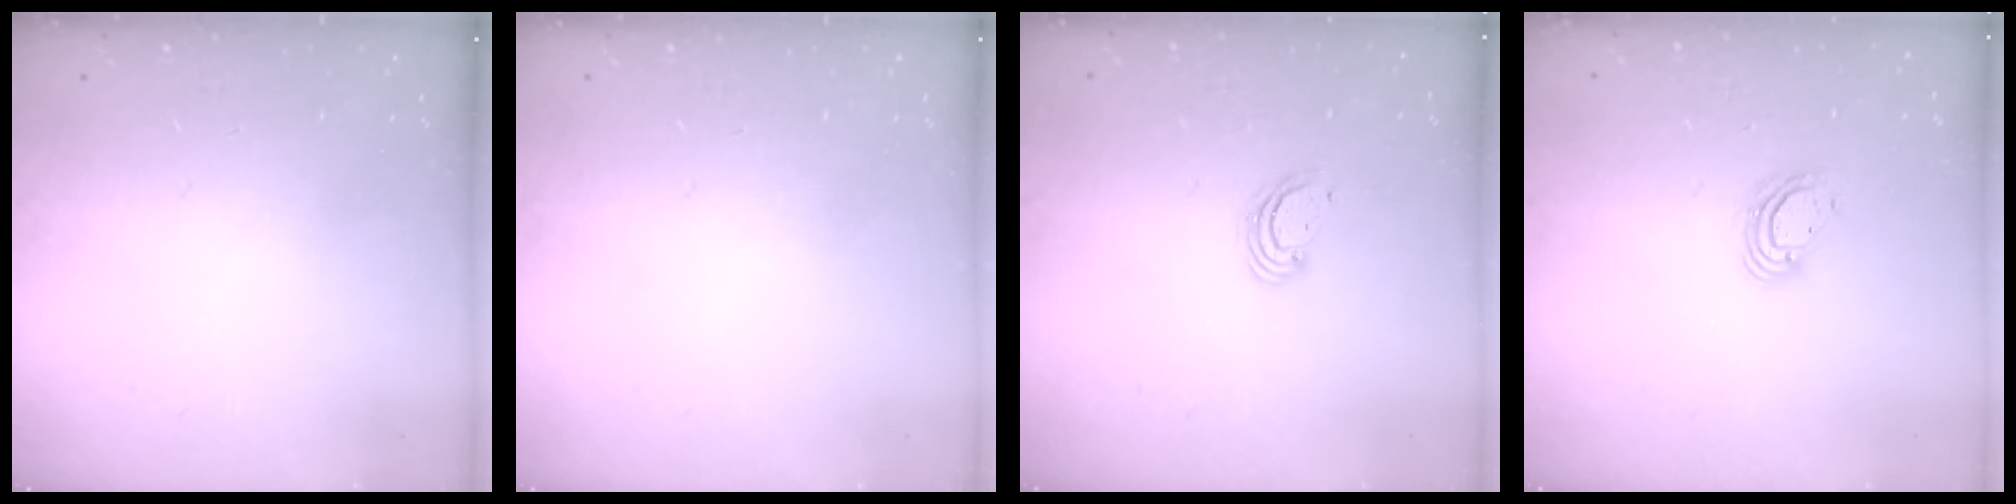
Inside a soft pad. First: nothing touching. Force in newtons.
{"total": 0.0}
{"total": 3.2, "press": 3.2, "slide": 0.3}
{"total": 7.3, "press": 7.2, "slide": 1.1}